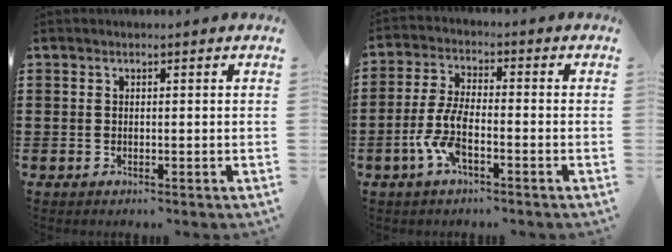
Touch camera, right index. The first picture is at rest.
{"total": 6.9, "force": [-2.7, 2.4, 5.9], "torque": [-0.141, -0.007, -0.057]}